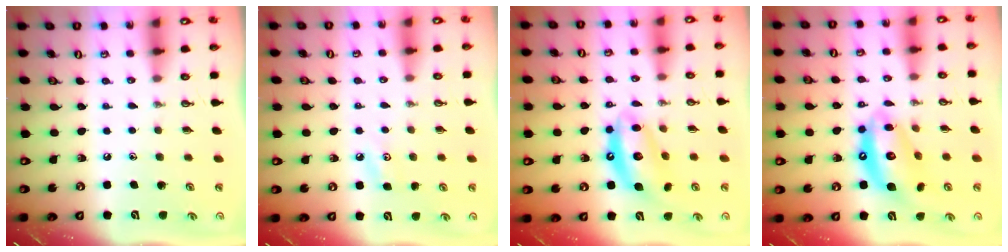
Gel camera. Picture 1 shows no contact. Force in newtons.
{"total": 4.1, "press": 4.0, "slide": 0.7}
{"total": 12.4, "press": 12.4, "slide": 1.0}
{"total": 13.8, "press": 13.8, "slide": 1.5}